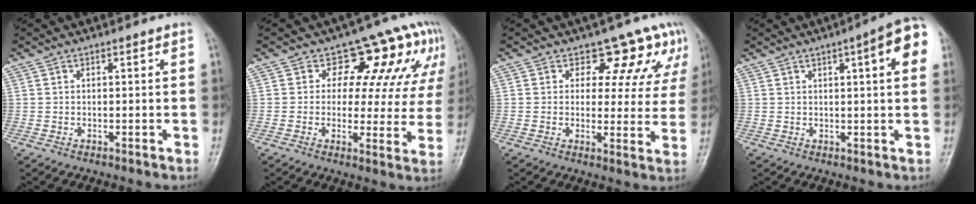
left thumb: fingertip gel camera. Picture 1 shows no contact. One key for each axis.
{"total": 11.6, "fx": 5.7, "fy": 7.5, "fz": 6.7, "tx": -0.027, "ty": -0.016, "tz": 0.055}
{"total": 9.7, "fx": 6.8, "fy": 5.9, "fz": 3.5, "tx": 0.009, "ty": -0.032, "tz": 0.064}
{"total": 9.1, "fx": 3.3, "fy": 1.7, "fz": 8.3, "tx": -0.097, "ty": 0.008, "tz": 0.034}